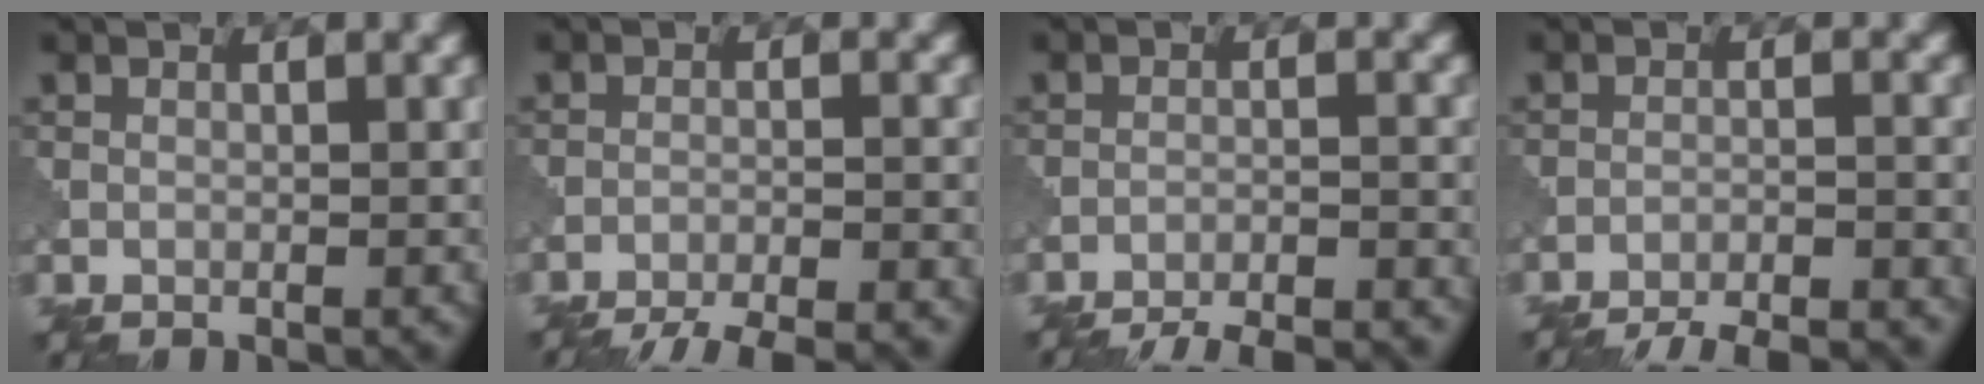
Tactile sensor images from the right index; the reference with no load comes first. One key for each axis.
{"total": 9.4, "fx": -8.8, "fy": 1.7, "fz": 2.9, "tx": -0.036, "ty": -0.006, "tz": -0.125}
{"total": 10.4, "fx": -9.9, "fy": 2.0, "fz": 2.5, "tx": -0.024, "ty": 0.001, "tz": -0.133}
{"total": 10.7, "fx": -10.1, "fy": 2.0, "fz": 2.6, "tx": -0.026, "ty": -0.001, "tz": -0.136}